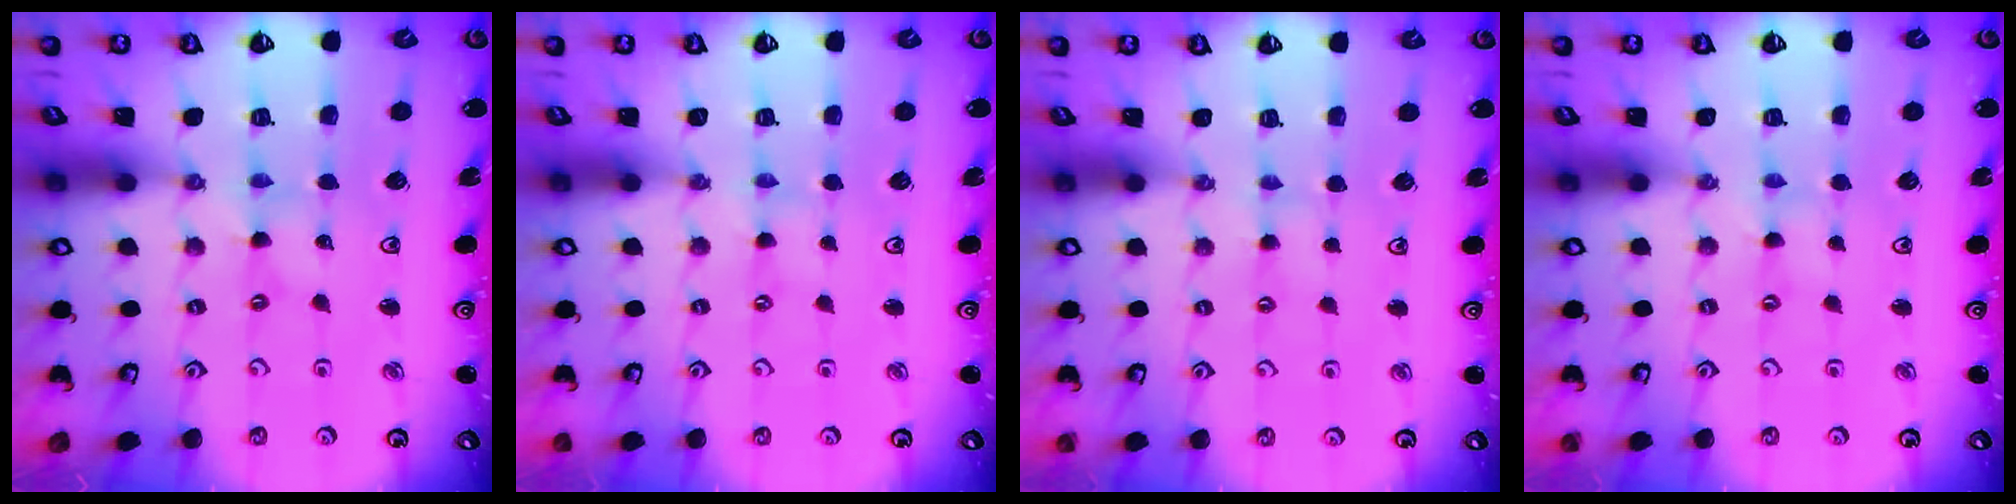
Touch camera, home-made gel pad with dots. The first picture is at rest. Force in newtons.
{"total": 0.0}
{"total": 2.5, "press": 2.5, "slide": 0.3}
{"total": 0.0}